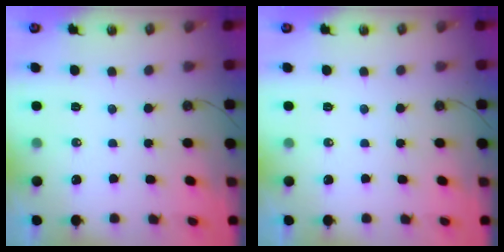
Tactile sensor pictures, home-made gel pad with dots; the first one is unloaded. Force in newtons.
{"total": 0.0}